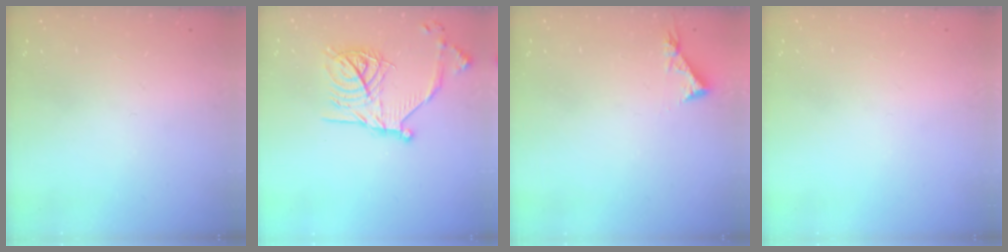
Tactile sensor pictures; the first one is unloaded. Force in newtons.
{"total": 19.4, "press": 19.3, "slide": 1.5}
{"total": 3.8, "press": 3.7, "slide": 0.4}
{"total": 0.0}